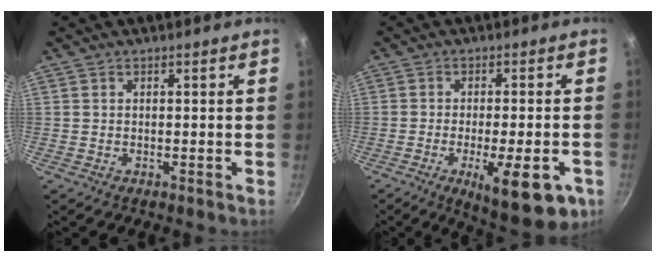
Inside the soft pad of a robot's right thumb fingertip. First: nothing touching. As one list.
[{"total": 14.0, "force": [-5.6, 4.4, 12.1], "torque": [-0.151, 0.003, -0.072]}]